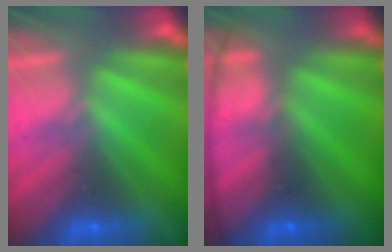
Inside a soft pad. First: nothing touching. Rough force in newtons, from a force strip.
{"total": 7.5}